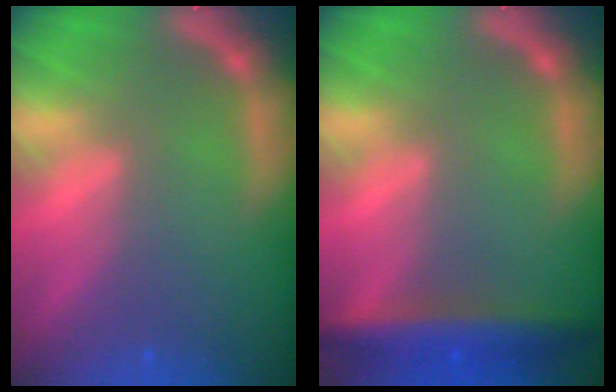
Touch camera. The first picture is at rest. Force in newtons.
{"total": 5.5}